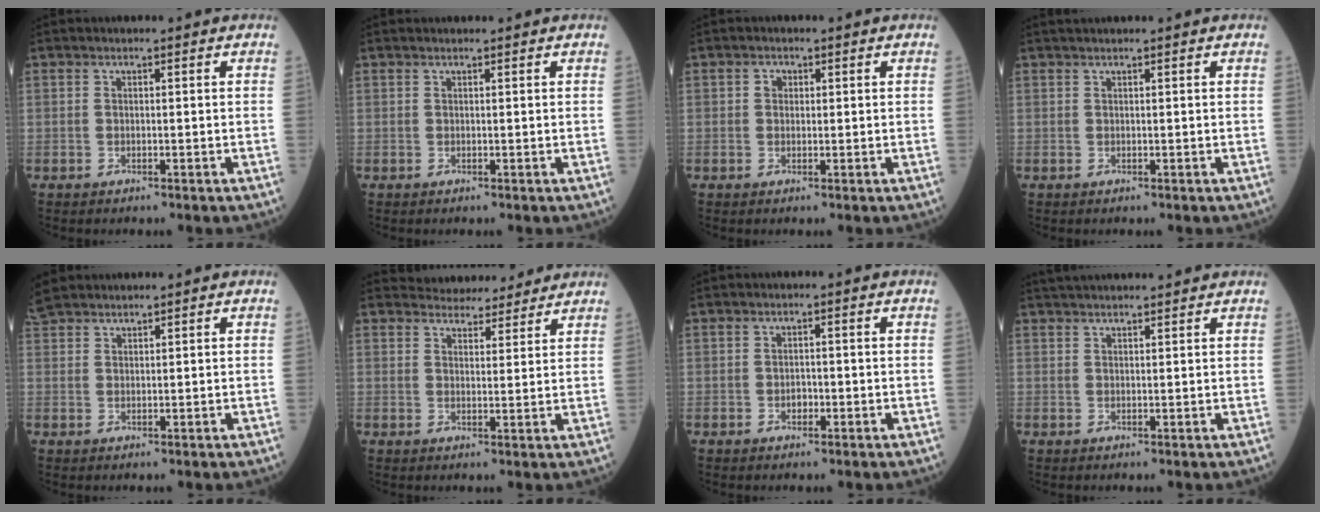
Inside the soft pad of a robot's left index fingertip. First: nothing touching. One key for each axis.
{"total": 0.6, "fx": 0.6, "fy": 0.0, "fz": 0.1, "tx": -0.005, "ty": 0.007, "tz": 0.011}
{"total": 1.2, "fx": 0.1, "fy": 1.1, "fz": 0.5, "tx": -0.011, "ty": 0.002, "tz": -0.001}
{"total": 1.7, "fx": 1.5, "fy": -0.3, "fz": 0.8, "tx": -0.007, "ty": 0.022, "tz": 0.031}
{"total": 4.6, "fx": 4.3, "fy": 1.0, "fz": 1.2, "tx": -0.036, "ty": 0.025, "tz": 0.091}
{"total": 7.6, "fx": 7.2, "fy": 2.2, "fz": 1.1, "tx": -0.012, "ty": 0.008, "tz": 0.089}
{"total": 1.1, "fx": -0.5, "fy": 0.8, "fz": 0.6, "tx": -0.009, "ty": 0.003, "tz": -0.007}
{"total": 7.9, "fx": 7.3, "fy": 0.5, "fz": 3.0, "tx": -0.046, "ty": 0.036, "tz": 0.106}